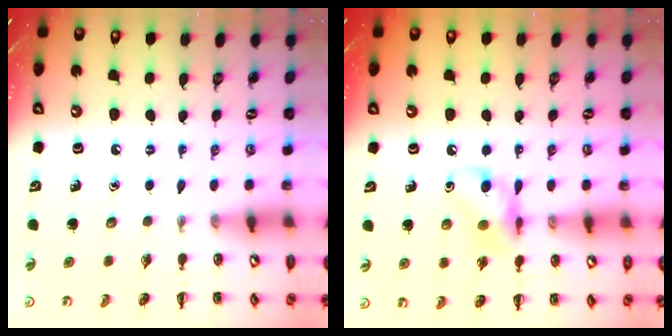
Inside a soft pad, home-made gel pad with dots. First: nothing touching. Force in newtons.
{"total": 9.0, "press": 9.0, "slide": 0.6}